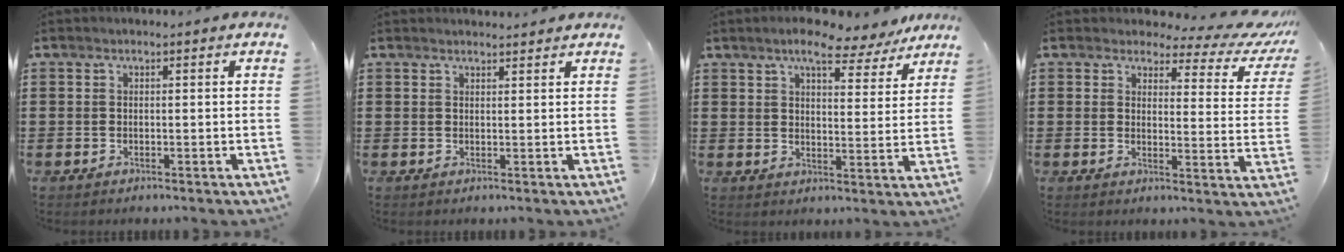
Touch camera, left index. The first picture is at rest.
{"total": 1.3, "force": [1.3, 0.2, 0.1], "torque": [-0.006, 0.000, 0.026]}
{"total": 7.4, "force": [6.1, 1.9, 3.8], "torque": [-0.069, -0.021, 0.104]}
{"total": 4.2, "force": [3.1, 1.5, 2.3], "torque": [-0.046, -0.020, 0.047]}